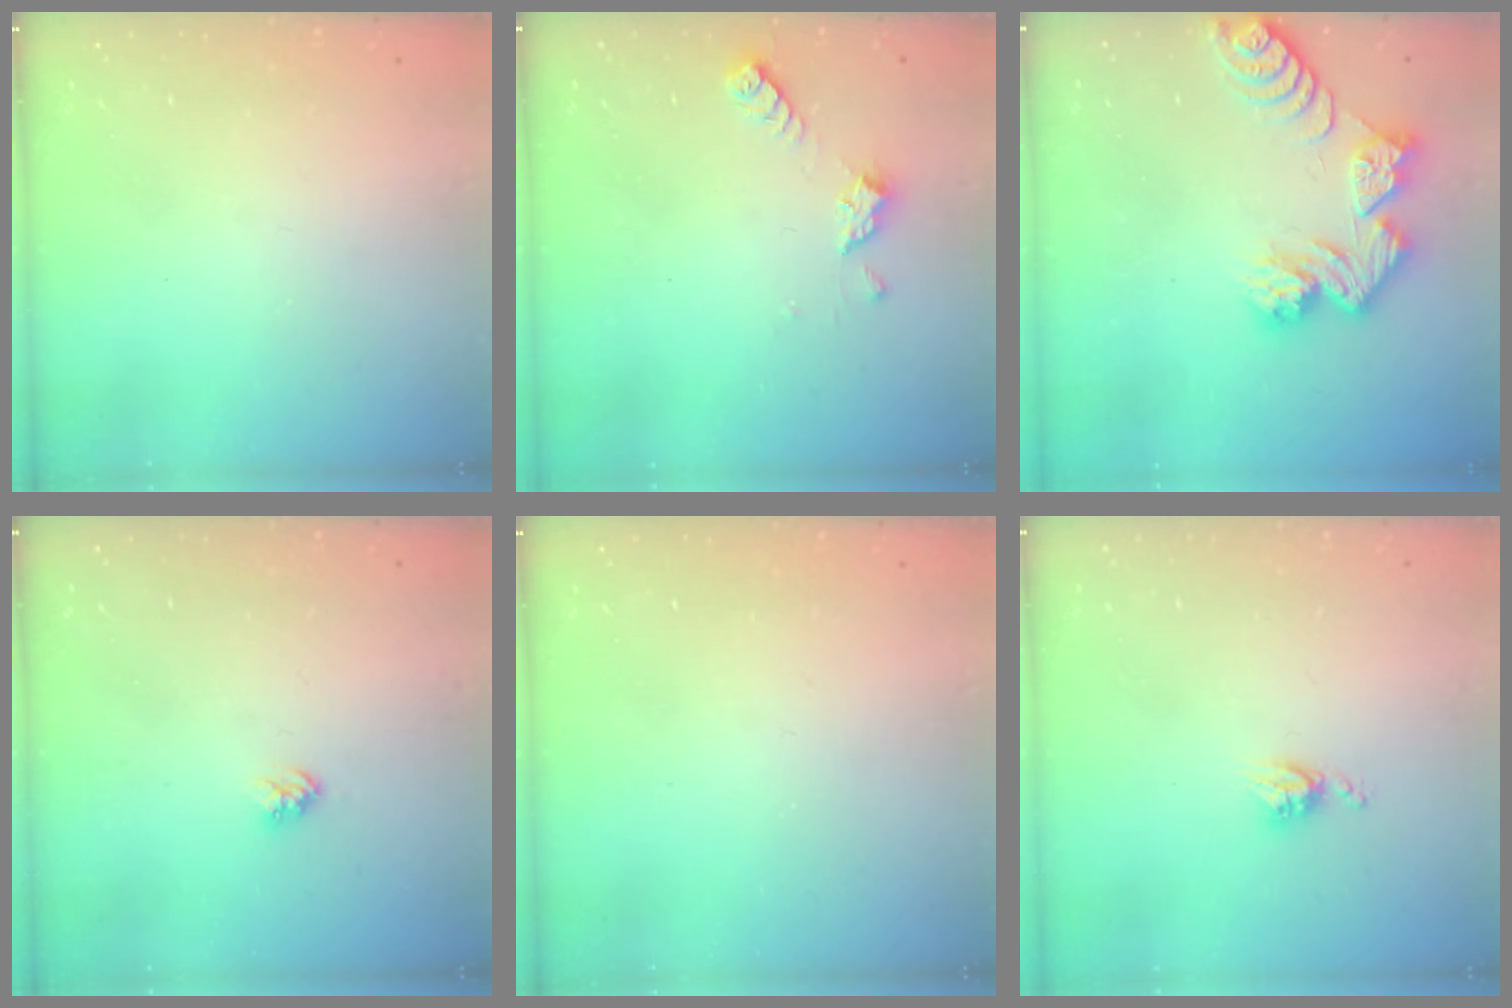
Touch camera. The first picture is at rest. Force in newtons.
{"total": 4.6, "press": 4.6, "slide": 0.5}
{"total": 10.7, "press": 10.7, "slide": 1.0}
{"total": 3.2, "press": 3.1, "slide": 0.4}
{"total": 0.0}
{"total": 4.2, "press": 4.2, "slide": 0.5}